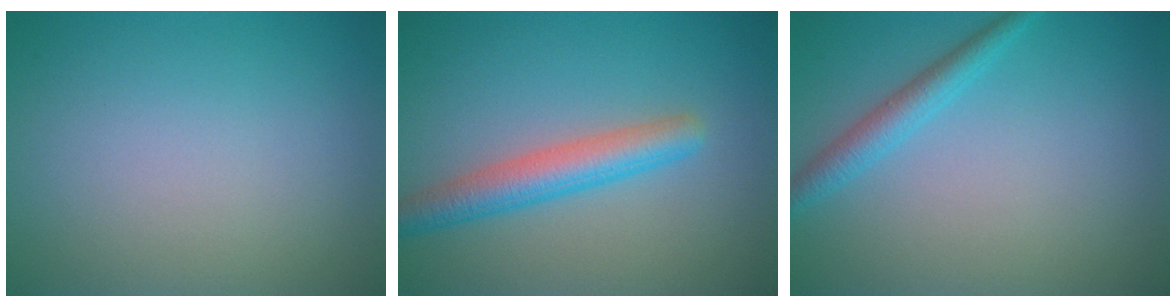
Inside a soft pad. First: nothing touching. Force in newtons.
{"total": 4.1, "press": 4.1, "slide": 0.1}
{"total": 2.2, "press": 2.2, "slide": 0.1}